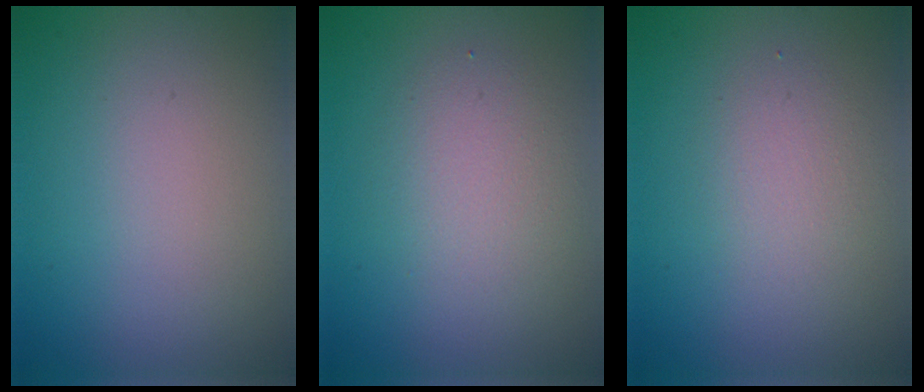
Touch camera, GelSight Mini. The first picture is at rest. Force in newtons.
{"total": 2.9, "press": 2.9, "slide": 0.2}
{"total": 1.9, "press": 1.9, "slide": 0.1}